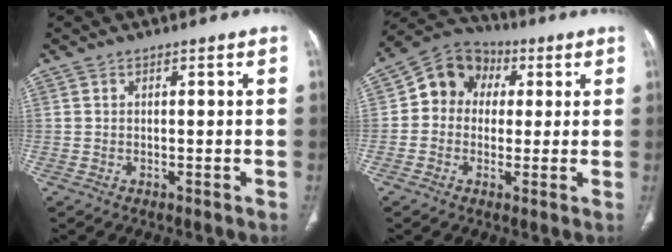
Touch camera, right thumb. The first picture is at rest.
{"total": 9.9, "force": [1.3, 8.7, 4.5], "torque": [-0.046, 0.021, 0.005]}